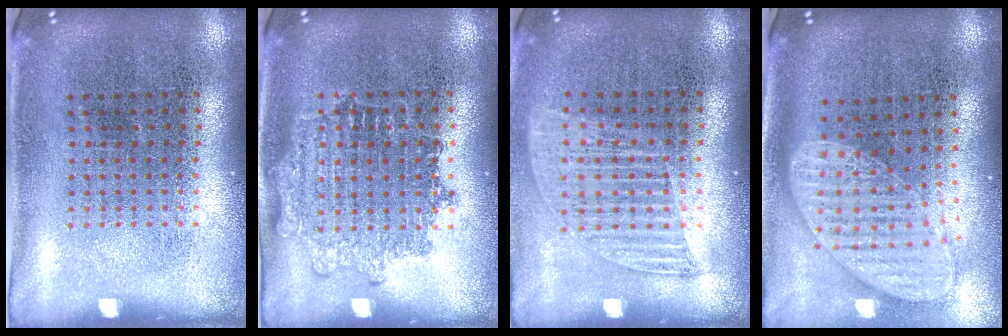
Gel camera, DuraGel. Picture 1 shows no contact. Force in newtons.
{"total": 1.1, "press": 1.1, "slide": 0.1}
{"total": 1.2, "press": 1.1, "slide": 0.6}
{"total": 2.0, "press": 1.5, "slide": 1.2}